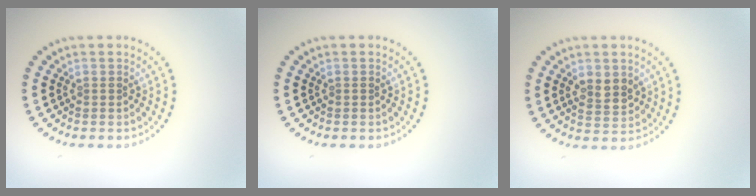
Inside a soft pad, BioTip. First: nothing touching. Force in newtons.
{"total": 0.0}
{"total": 2.6, "press": 2.5, "slide": 0.4}